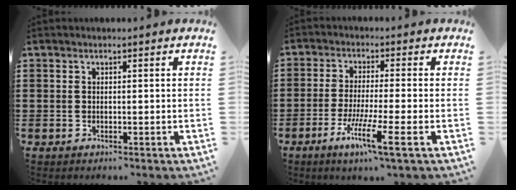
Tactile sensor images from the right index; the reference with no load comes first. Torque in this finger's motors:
{"motor_torque": [1.73, -0.12, 0.23, 0.06]}